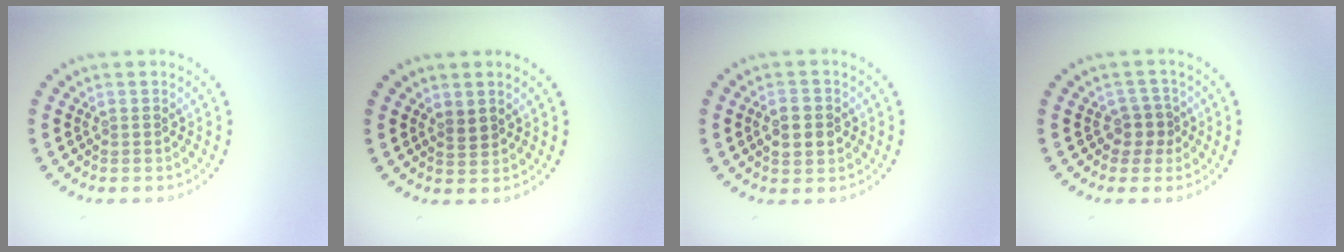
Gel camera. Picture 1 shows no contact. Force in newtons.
{"total": 1.1, "press": 1.0, "slide": 0.6}
{"total": 2.9, "press": 2.9, "slide": 0.1}
{"total": 1.8, "press": 1.5, "slide": 1.1}